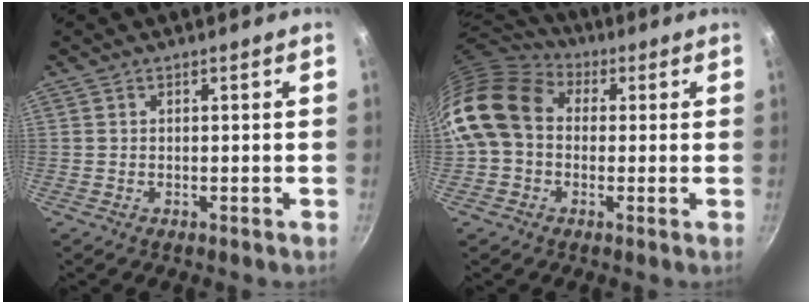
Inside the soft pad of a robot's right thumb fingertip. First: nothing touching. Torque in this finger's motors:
{"motor_torque": [1.94, 2.93, 0.87, -0.77, 0.27]}